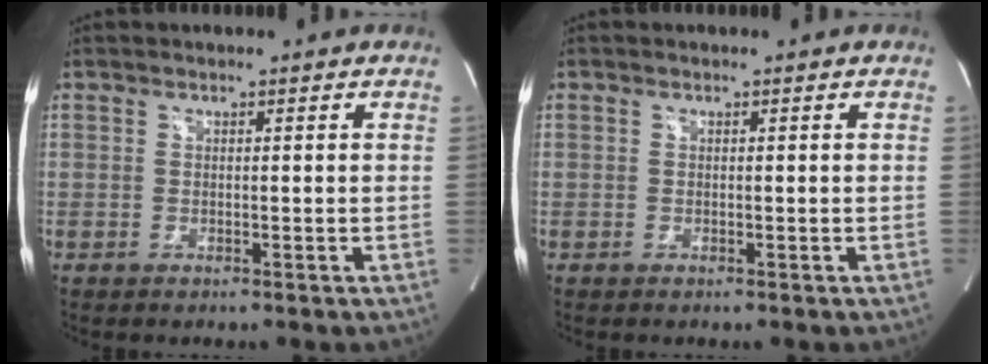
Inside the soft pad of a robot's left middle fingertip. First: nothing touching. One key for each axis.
{"total": 0.0}